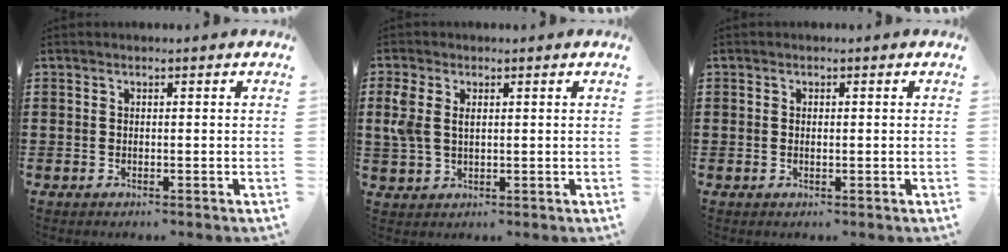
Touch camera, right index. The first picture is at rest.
{"total": 3.8, "force": [1.3, 2.4, 2.8], "torque": [-0.076, 0.004, 0.017]}
{"total": 0.6, "force": [0.0, 0.3, 0.5], "torque": [-0.011, 0.001, 0.001]}